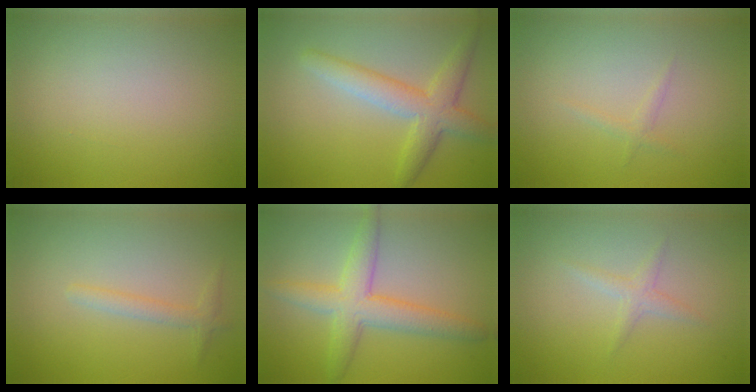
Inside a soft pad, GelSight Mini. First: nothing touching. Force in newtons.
{"total": 4.3, "press": 4.3, "slide": 0.2}
{"total": 0.8, "press": 0.8, "slide": 0.0}
{"total": 1.4, "press": 1.4, "slide": 0.0}
{"total": 4.5, "press": 4.5, "slide": 0.1}
{"total": 1.2, "press": 1.2, "slide": 0.0}